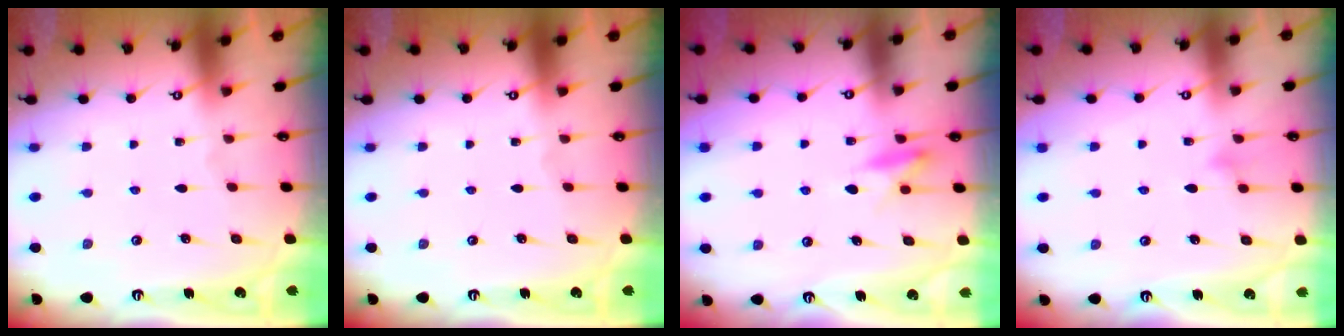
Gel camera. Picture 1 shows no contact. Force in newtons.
{"total": 0.0}
{"total": 8.5, "press": 8.4, "slide": 1.3}
{"total": 7.3, "press": 7.3, "slide": 0.4}